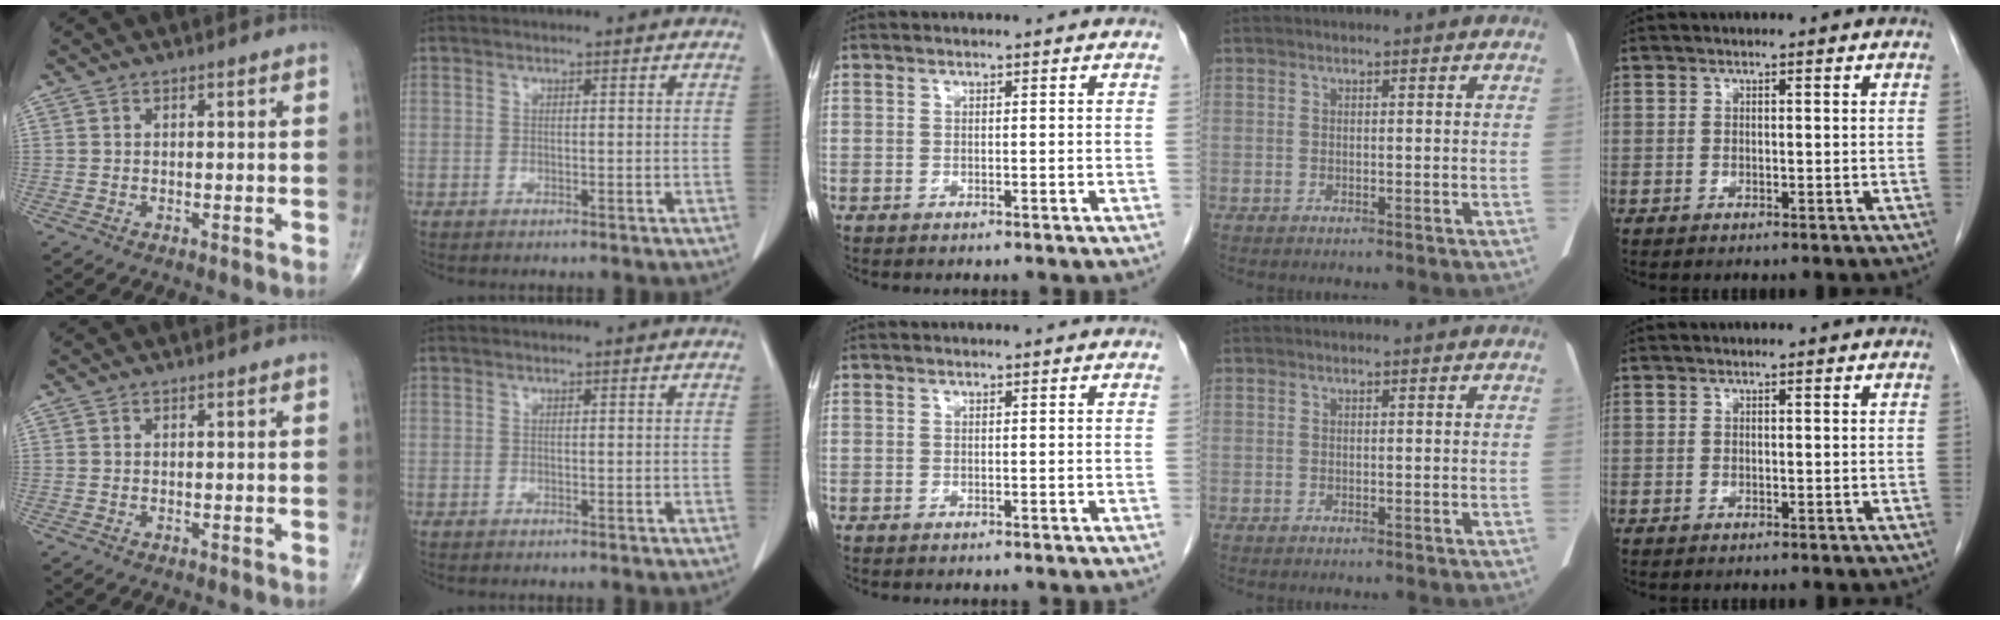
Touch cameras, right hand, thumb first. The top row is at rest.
{}